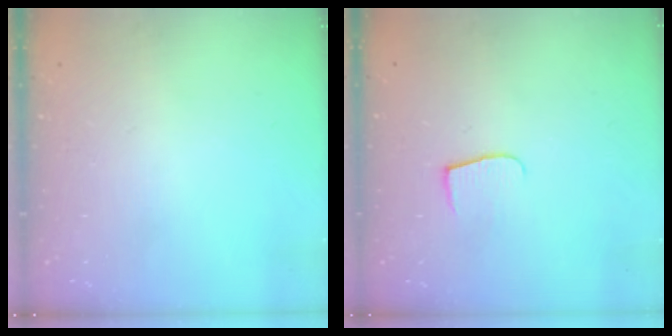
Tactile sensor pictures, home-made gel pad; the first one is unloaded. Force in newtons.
{"total": 4.9, "press": 4.9, "slide": 0.5}